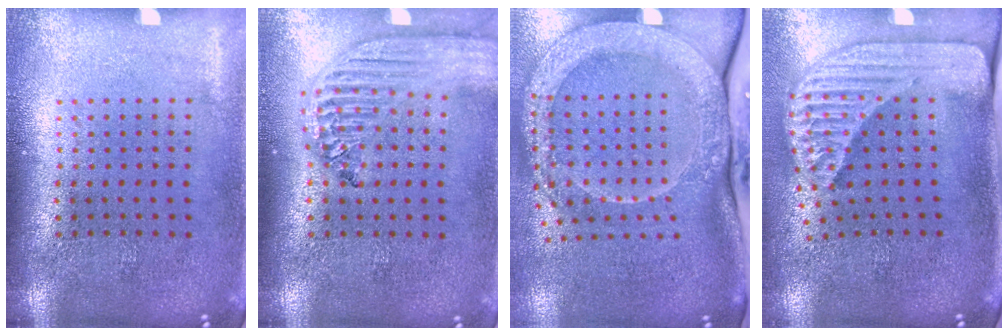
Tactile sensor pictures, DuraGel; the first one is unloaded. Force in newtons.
{"total": 2.3, "press": 2.0, "slide": 1.2}
{"total": 3.1, "press": 2.3, "slide": 2.0}
{"total": 2.5, "press": 1.7, "slide": 1.8}